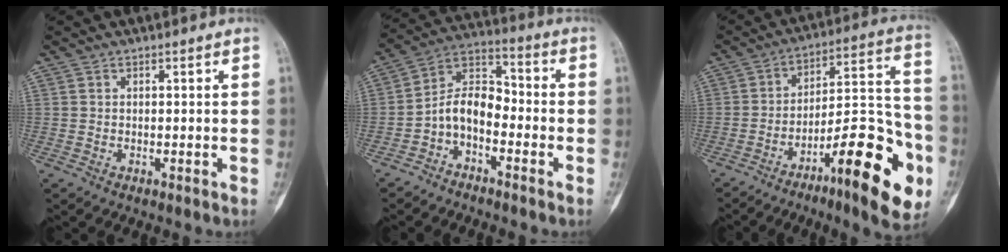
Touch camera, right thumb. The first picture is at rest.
{"total": 8.6, "force": [-3.4, 5.2, 6.0], "torque": [-0.096, 0.064, -0.077]}
{"total": 20.8, "force": [-9.3, 5.6, 17.8], "torque": [-0.244, 0.068, -0.136]}